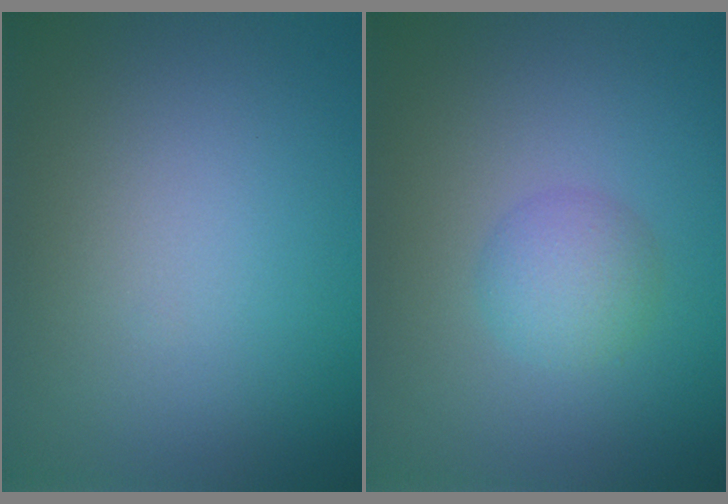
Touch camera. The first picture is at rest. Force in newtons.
{"total": 2.3, "press": 2.3, "slide": 0.1}